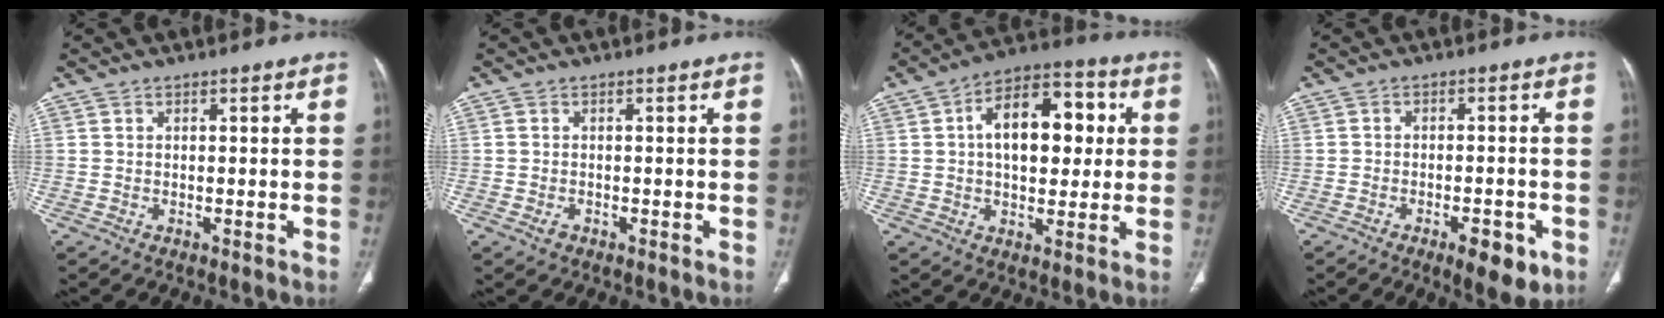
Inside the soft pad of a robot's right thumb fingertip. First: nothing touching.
{"total": 1.2, "force": [-0.5, 0.9, 0.6], "torque": [-0.012, 0.003, -0.007]}
{"total": 16.0, "force": [2.6, 9.3, 12.7], "torque": [-0.160, 0.023, 0.036]}
{"total": 7.2, "force": [-3.5, 2.8, 5.6], "torque": [-0.068, 0.006, -0.043]}